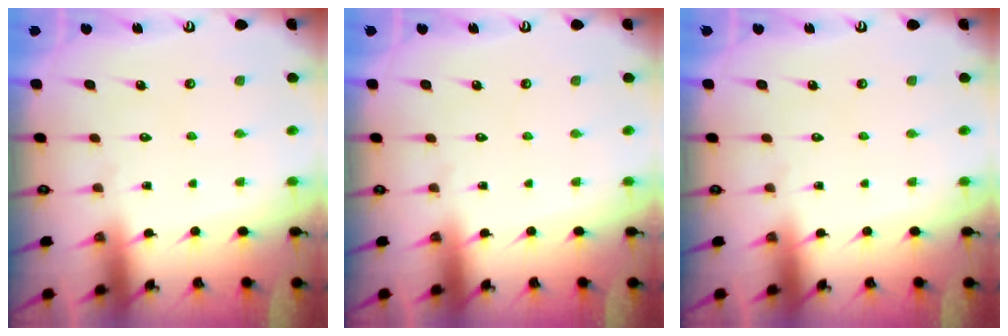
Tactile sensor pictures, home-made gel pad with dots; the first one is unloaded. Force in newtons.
{"total": 0.0}
{"total": 0.0}